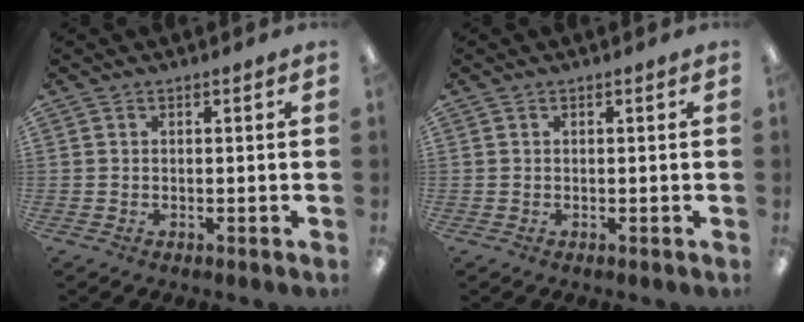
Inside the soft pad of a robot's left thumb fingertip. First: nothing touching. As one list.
[{"total": 0.0}]